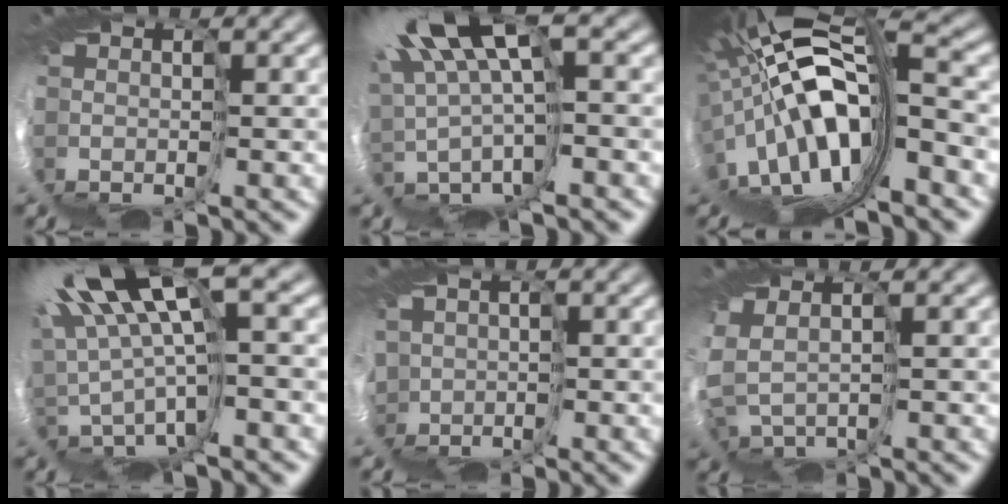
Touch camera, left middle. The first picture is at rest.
{"total": 10.8, "force": [3.9, 4.0, 9.3], "torque": [-0.220, 0.004, 0.074]}
{"total": 13.8, "force": [-0.5, 5.4, 12.6], "torque": [-0.255, 0.007, -0.011]}
{"total": 11.6, "force": [4.6, 3.5, 10.1], "torque": [-0.226, 0.011, 0.085]}
{"total": 4.9, "force": [0.0, 4.2, 2.5], "torque": [-0.095, -0.011, -0.004]}
{"total": 3.6, "force": [1.0, 2.3, 2.5], "torque": [-0.094, -0.008, 0.049]}